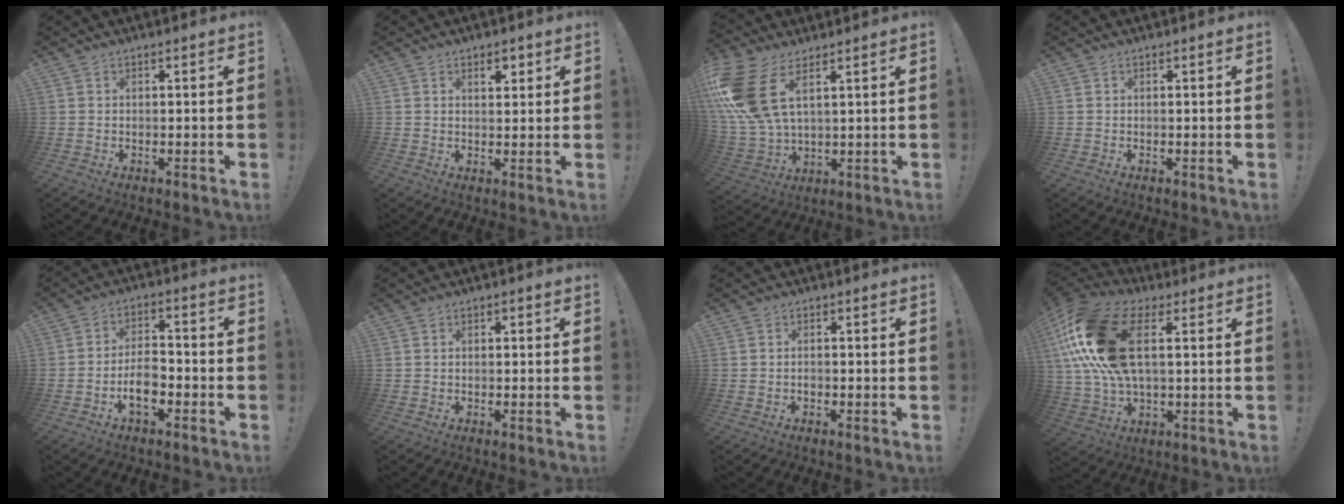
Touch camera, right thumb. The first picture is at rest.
{"total": 3.5, "force": [2.0, 1.9, 2.2], "torque": [-0.023, -0.004, 0.031]}
{"total": 15.8, "force": [7.4, 8.0, 11.5], "torque": [-0.238, -0.041, 0.135]}
{"total": 0.0}
{"total": 8.1, "force": [-3.6, 4.1, 5.9], "torque": [-0.114, 0.011, -0.063]}
{"total": 0.8, "force": [-0.1, 0.6, 0.5], "torque": [-0.005, 0.002, -0.003]}
{"total": 0.9, "force": [-0.6, 0.4, 0.5], "torque": [-0.009, 0.003, -0.011]}
{"total": 22.2, "force": [5.8, 12.1, 17.7], "torque": [-0.344, -0.010, 0.105]}